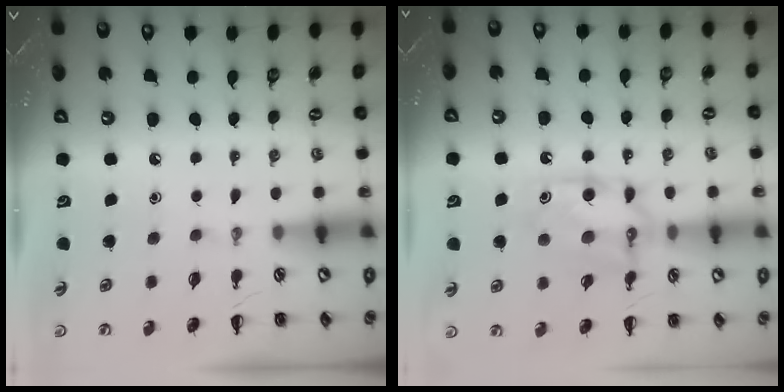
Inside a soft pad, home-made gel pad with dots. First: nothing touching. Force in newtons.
{"total": 10.7, "press": 10.7, "slide": 0.3}